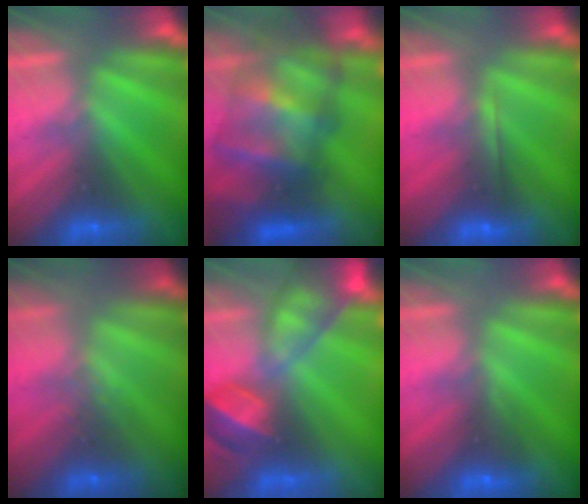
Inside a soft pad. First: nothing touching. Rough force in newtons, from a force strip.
{"total": 7.2}
{"total": 1.9}
{"total": 2.6}
{"total": 7.8}
{"total": 2.9}